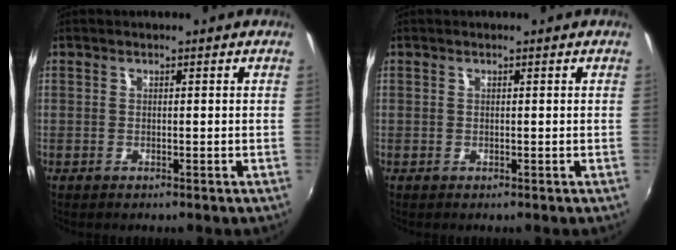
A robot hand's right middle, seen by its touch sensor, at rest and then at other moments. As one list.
[{"total": 0.0}]